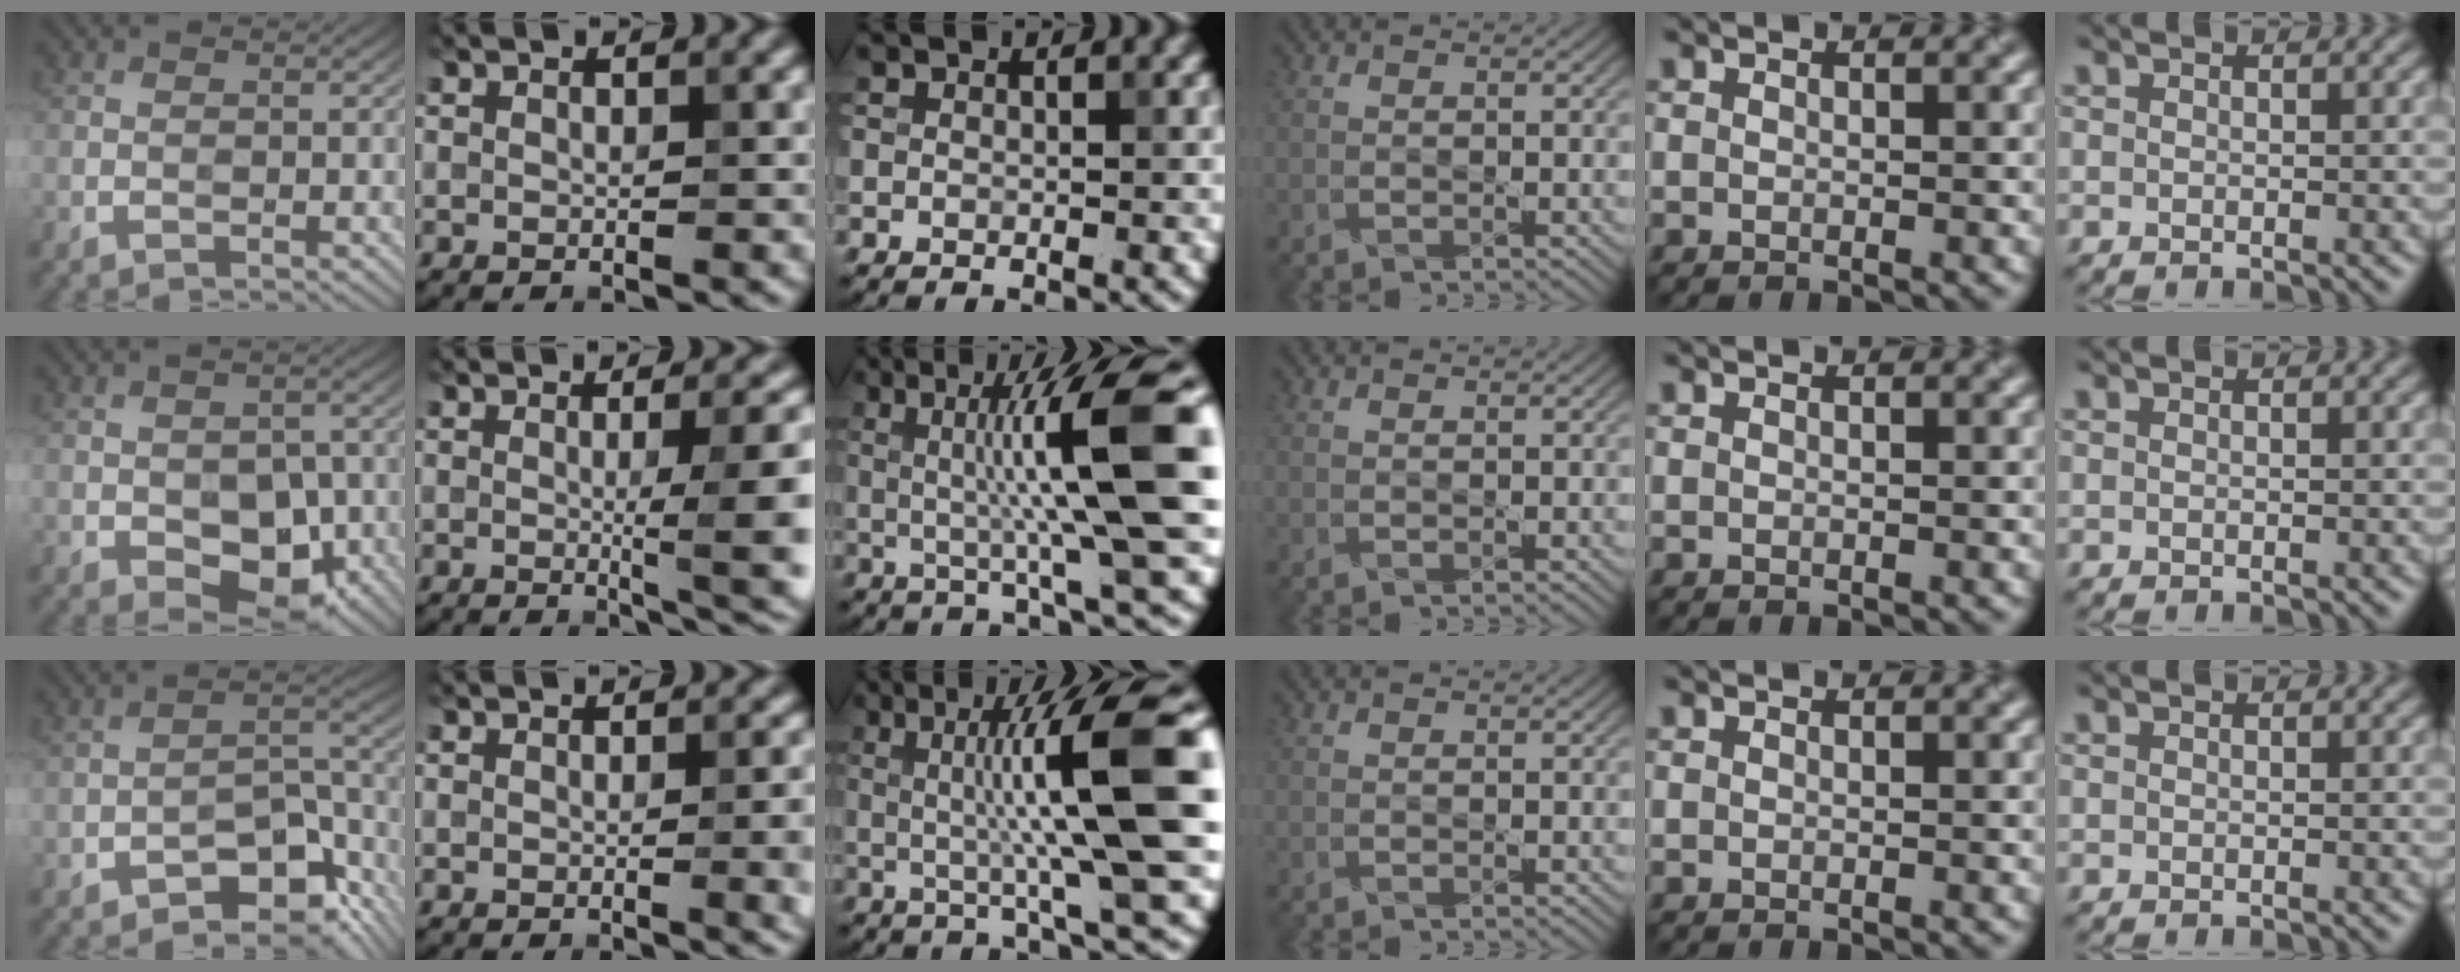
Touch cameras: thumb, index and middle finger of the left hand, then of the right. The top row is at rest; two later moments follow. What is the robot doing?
{"motion": "shake", "object": "plastic piggy bank"}